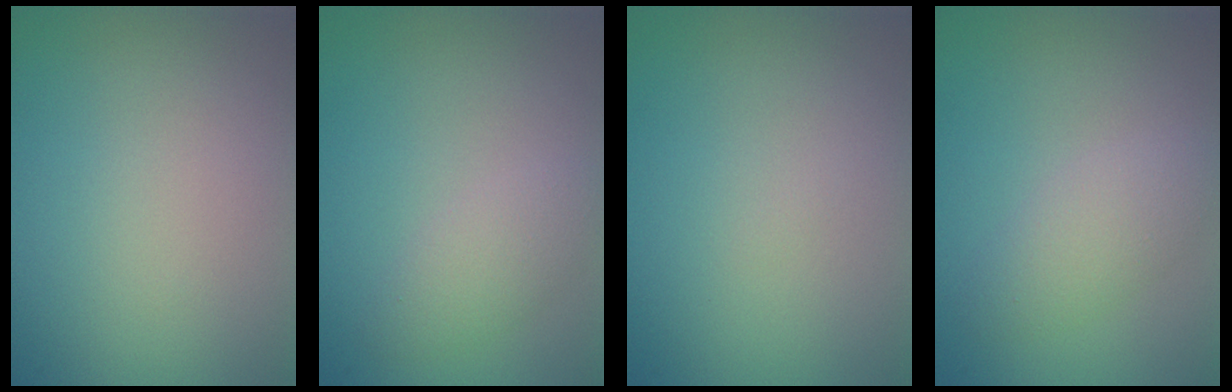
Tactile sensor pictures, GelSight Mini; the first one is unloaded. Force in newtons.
{"total": 2.1, "press": 2.1, "slide": 0.1}
{"total": 0.0}
{"total": 2.5, "press": 2.5, "slide": 0.0}